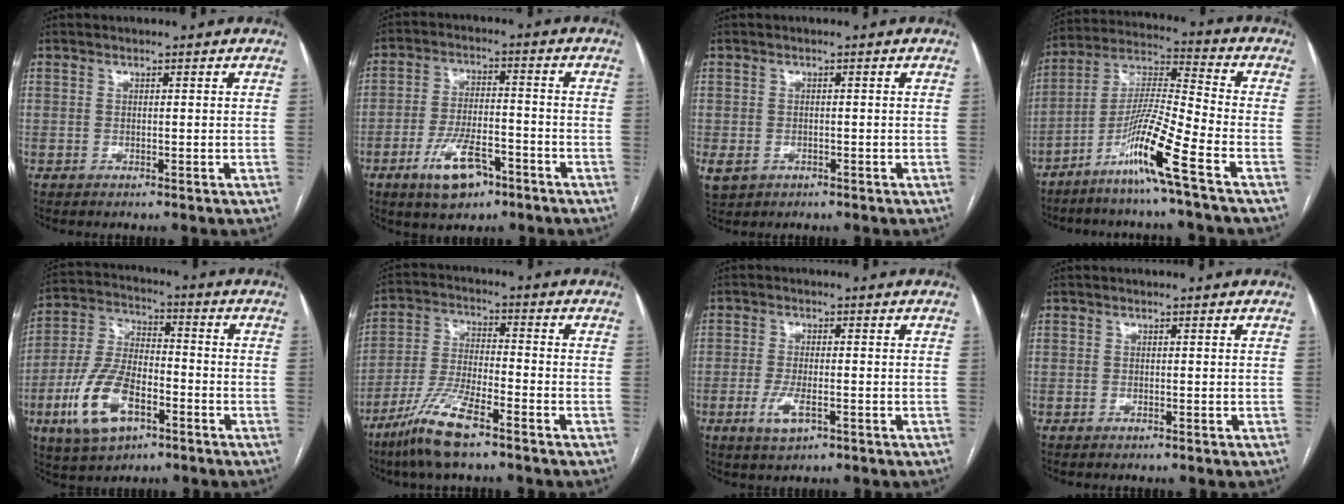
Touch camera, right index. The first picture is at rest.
{"total": 9.0, "force": [-5.2, 3.6, 6.5], "torque": [-0.128, 0.002, -0.087]}
{"total": 3.4, "force": [-1.5, 2.6, 1.5], "torque": [-0.034, -0.004, -0.015]}
{"total": 12.1, "force": [-6.9, -1.5, 9.8], "torque": [-0.194, -0.017, -0.138]}
{"total": 13.7, "force": [-5.8, 6.7, 10.4], "torque": [-0.231, 0.008, -0.103]}
{"total": 10.5, "force": [-7.0, 1.5, 7.6], "torque": [-0.163, -0.020, -0.137]}
{"total": 4.3, "force": [-1.8, 1.4, 3.7], "torque": [-0.077, -0.005, -0.027]}
{"total": 0.0}